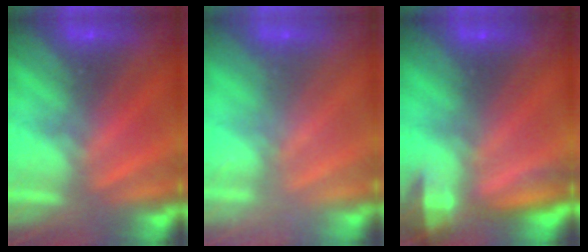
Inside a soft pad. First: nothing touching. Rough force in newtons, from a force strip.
{"total": 2.5}
{"total": 7.7}